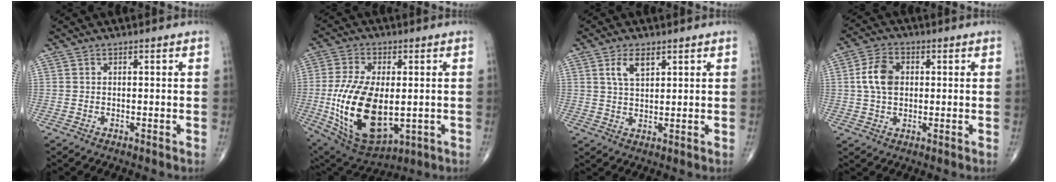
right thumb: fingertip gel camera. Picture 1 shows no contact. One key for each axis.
{"total": 20.2, "fx": -2.2, "fy": 10.6, "fz": 17.0, "tx": -0.328, "ty": -0.012, "tz": -0.014}
{"total": 4.3, "fx": 2.2, "fy": 2.0, "fz": 3.1, "tx": -0.054, "ty": -0.008, "tz": 0.042}
{"total": 7.1, "fx": 0.8, "fy": 4.9, "fz": 5.0, "tx": -0.088, "ty": 0.008, "tz": 0.011}